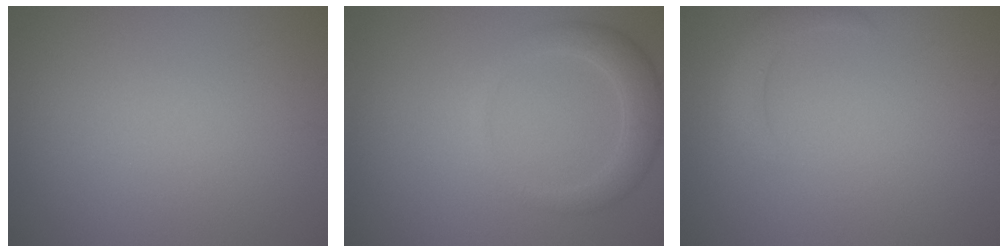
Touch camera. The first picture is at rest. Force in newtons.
{"total": 2.9, "press": 2.9, "slide": 0.1}
{"total": 2.0, "press": 2.0, "slide": 0.2}